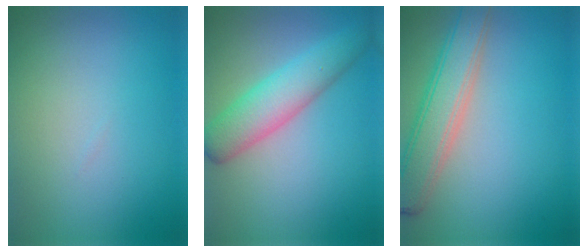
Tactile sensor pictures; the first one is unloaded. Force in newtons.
{"total": 5.1, "press": 5.1, "slide": 0.1}
{"total": 5.2, "press": 5.2, "slide": 0.4}